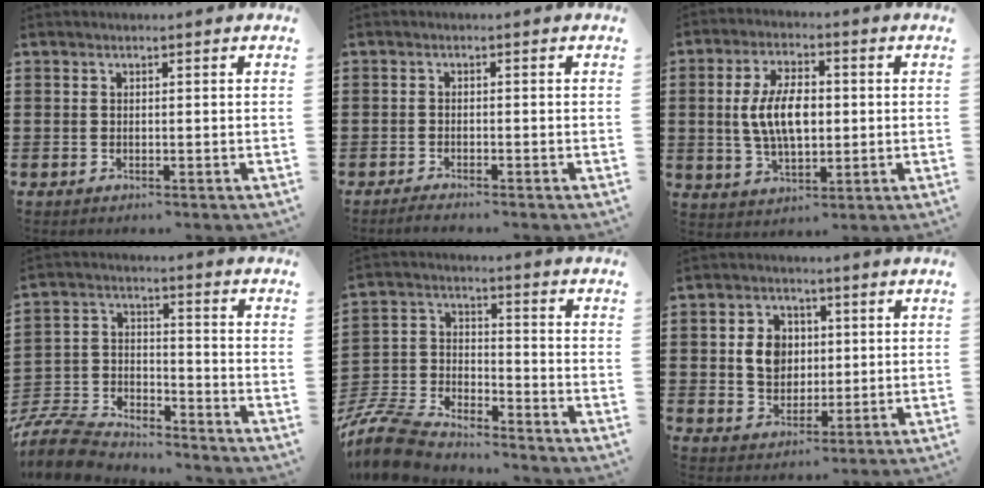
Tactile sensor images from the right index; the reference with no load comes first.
{"total": 1.2, "force": [-1.2, -0.1, 0.2], "torque": [-0.006, -0.002, -0.022]}
{"total": 8.5, "force": [0.3, 4.3, 7.4], "torque": [-0.152, 0.004, -0.002]}
{"total": 8.4, "force": [-8.1, 1.8, 1.6], "torque": [-0.047, 0.009, -0.165]}
{"total": 9.2, "force": [-8.8, 1.6, 2.2], "torque": [-0.069, 0.008, -0.182]}
{"total": 6.3, "force": [0.9, 5.3, 3.3], "torque": [-0.083, 0.018, 0.014]}